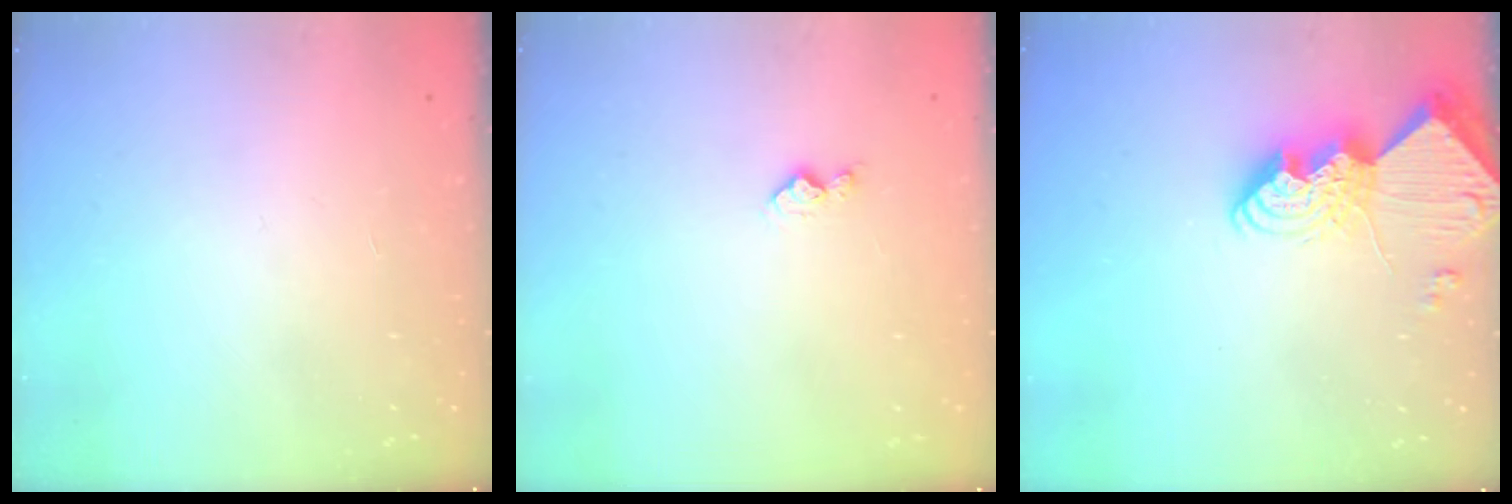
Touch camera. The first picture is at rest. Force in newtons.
{"total": 3.8, "press": 3.8, "slide": 0.6}
{"total": 10.2, "press": 10.1, "slide": 0.7}